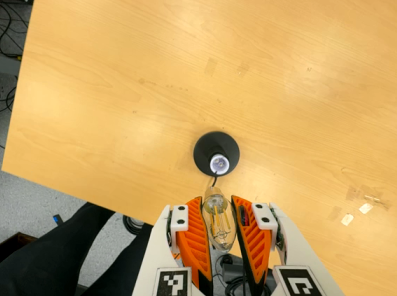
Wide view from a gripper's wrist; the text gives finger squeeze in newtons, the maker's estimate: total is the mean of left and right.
{"total": 23.3, "left": 26.3, "right": 20.4}